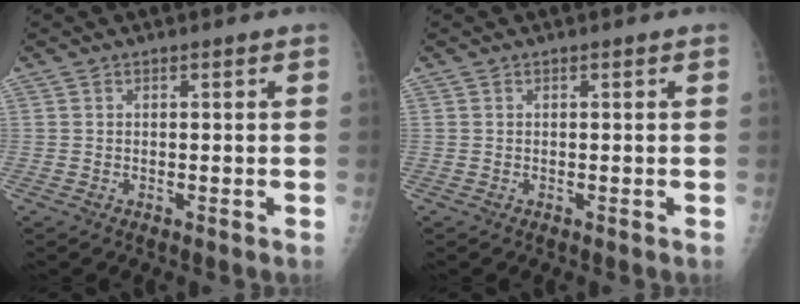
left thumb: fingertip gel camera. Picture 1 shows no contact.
{"total": 0.0}